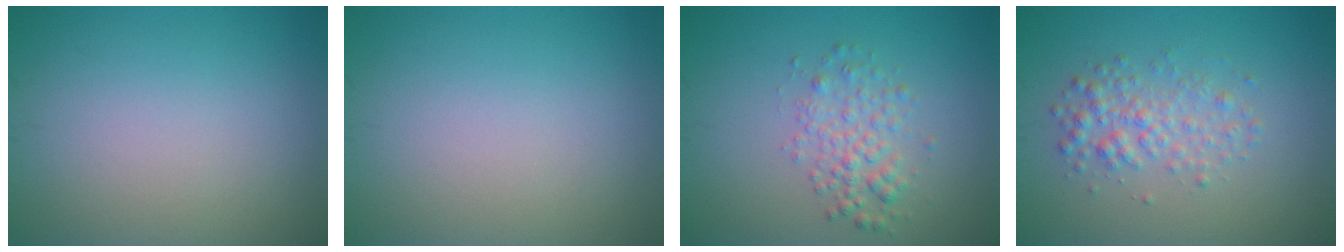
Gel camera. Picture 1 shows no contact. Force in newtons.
{"total": 0.0}
{"total": 2.6, "press": 2.6, "slide": 0.1}
{"total": 2.7, "press": 2.7, "slide": 0.1}